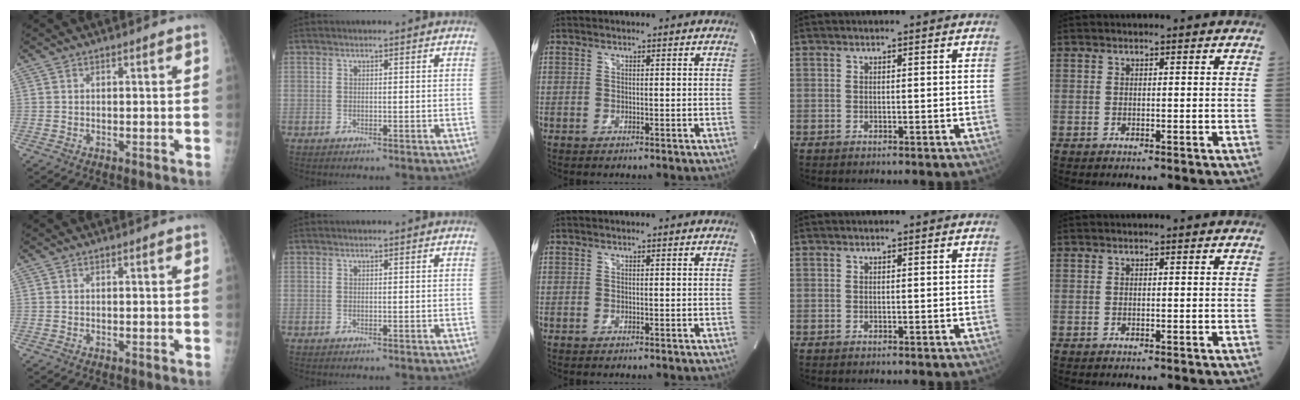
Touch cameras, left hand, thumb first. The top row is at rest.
{}